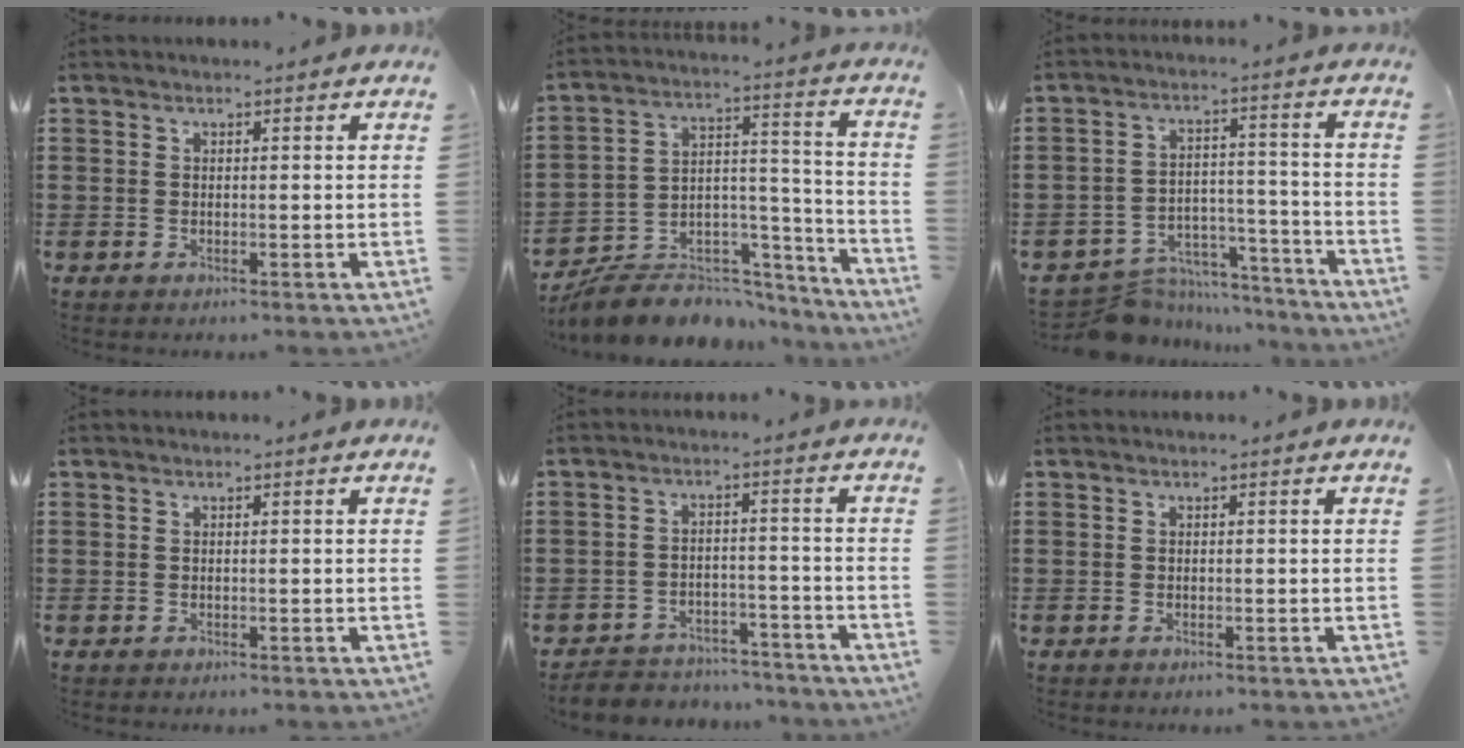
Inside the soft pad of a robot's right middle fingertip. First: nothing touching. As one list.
[{"total": 7.2, "force": [-6.6, 2.7, 1.3], "torque": [-0.028, 0.007, -0.127]}, {"total": 7.4, "force": [-7.0, 1.9, 1.2], "torque": [-0.018, 0.023, -0.134]}, {"total": 0.0}, {"total": 4.2, "force": [-4.1, 0.9, 0.0], "torque": [-0.005, 0.005, -0.087]}, {"total": 0.0}]